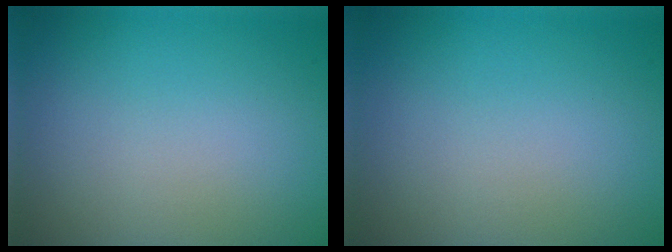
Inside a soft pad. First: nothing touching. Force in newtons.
{"total": 0.0}